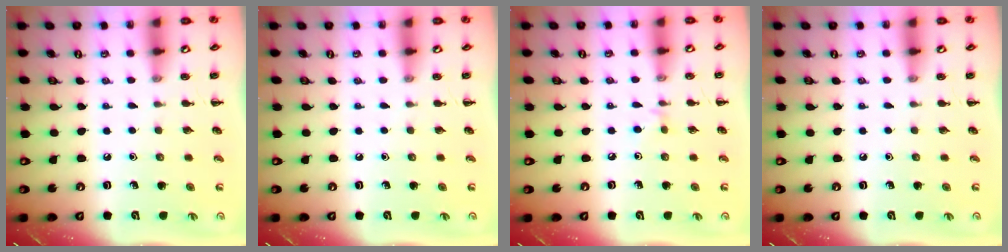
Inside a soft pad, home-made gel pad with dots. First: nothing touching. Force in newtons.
{"total": 0.0}
{"total": 3.0, "press": 2.7, "slide": 1.2}
{"total": 0.0}